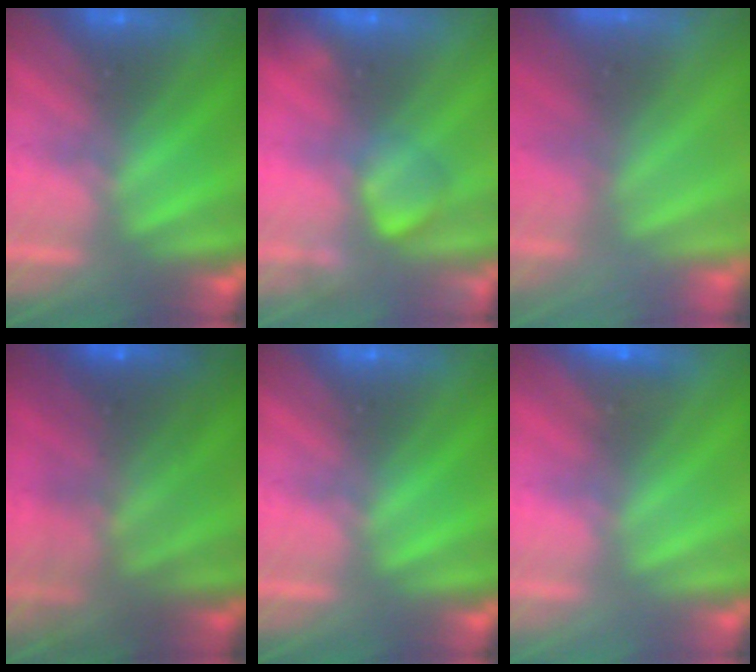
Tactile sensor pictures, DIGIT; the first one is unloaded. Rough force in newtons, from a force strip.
{"total": 2.4}
{"total": 8.7}
{"total": 7.0}
{"total": 0.0}
{"total": 2.3}